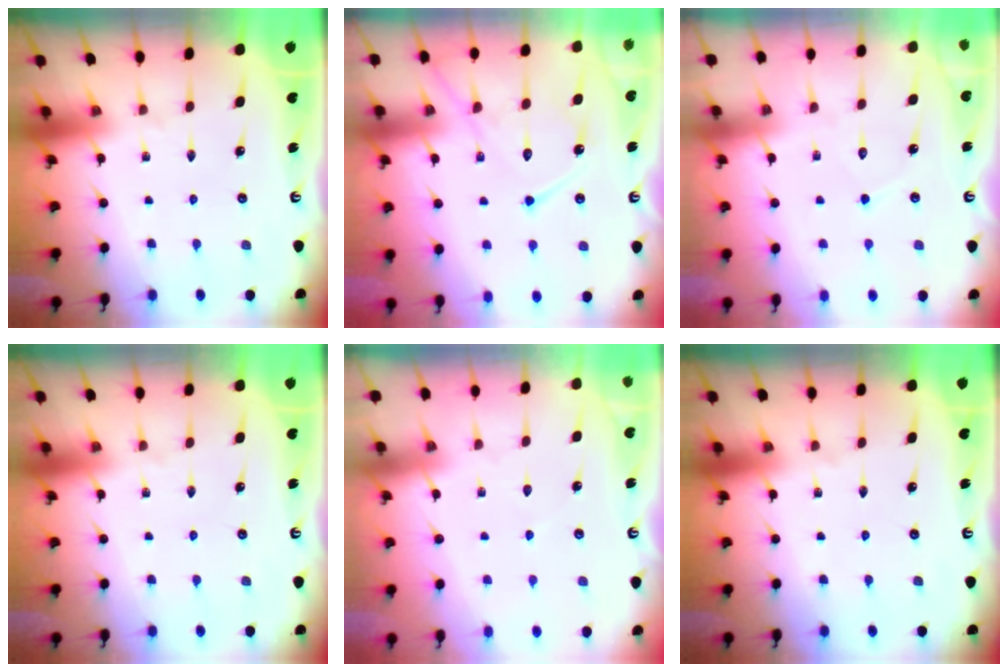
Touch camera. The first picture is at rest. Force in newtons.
{"total": 13.0, "press": 12.9, "slide": 1.3}
{"total": 4.7, "press": 4.7, "slide": 0.4}
{"total": 0.0}
{"total": 2.1, "press": 2.1, "slide": 0.3}
{"total": 0.0}